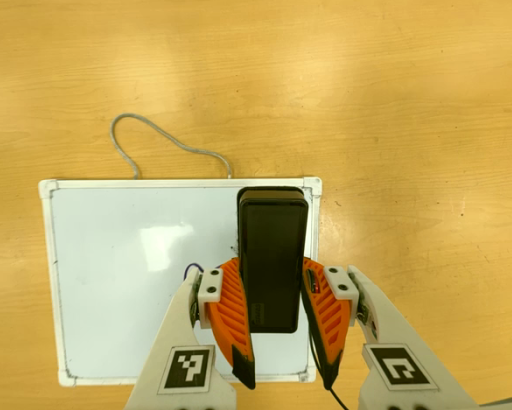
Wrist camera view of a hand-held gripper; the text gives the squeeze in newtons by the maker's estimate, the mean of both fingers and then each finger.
{"total": 9.6, "left": 7.1, "right": 12.1}